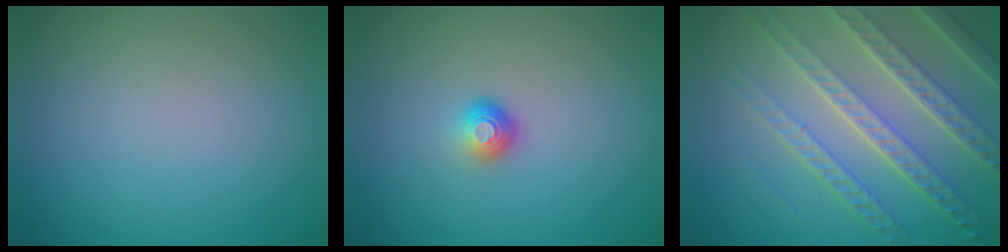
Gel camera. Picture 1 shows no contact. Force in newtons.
{"total": 1.7, "press": 1.1, "slide": 1.3}
{"total": 7.8, "press": 5.4, "slide": 5.6}